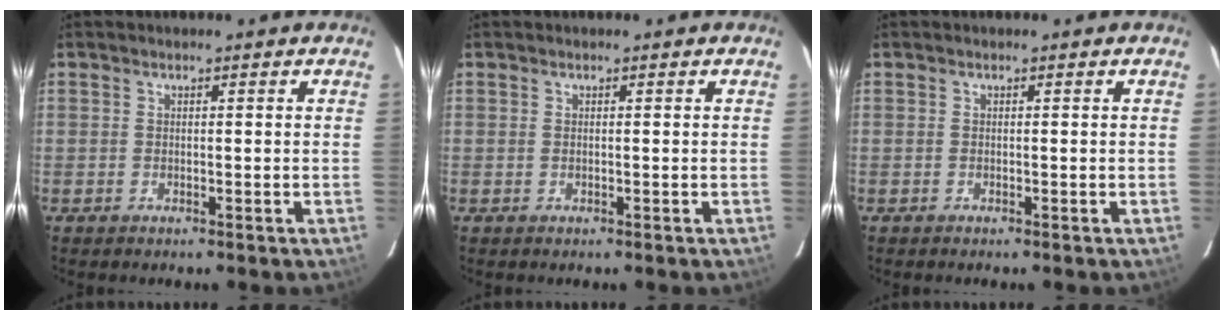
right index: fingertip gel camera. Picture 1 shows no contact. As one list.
[{"total": 0.0}, {"total": 0.0}]